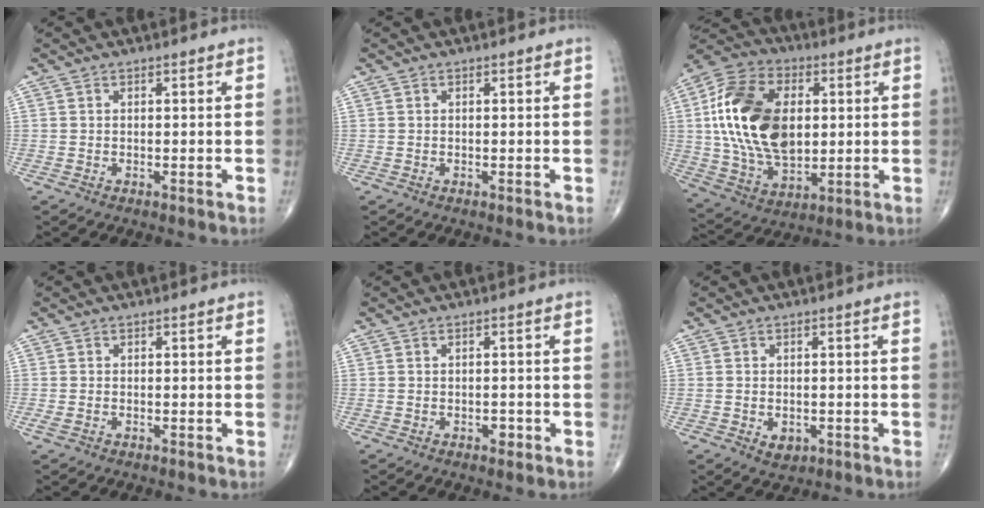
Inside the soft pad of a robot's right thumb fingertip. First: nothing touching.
{"total": 0.0}
{"total": 22.4, "force": [2.9, 14.0, 17.2], "torque": [-0.315, -0.005, 0.054]}
{"total": 1.3, "force": [-0.5, 0.8, 0.9], "torque": [-0.024, 0.001, -0.009]}
{"total": 1.5, "force": [-0.7, 1.0, 0.9], "torque": [-0.004, 0.004, -0.011]}
{"total": 3.0, "force": [-0.9, 2.2, 1.8], "torque": [-0.018, 0.000, -0.007]}